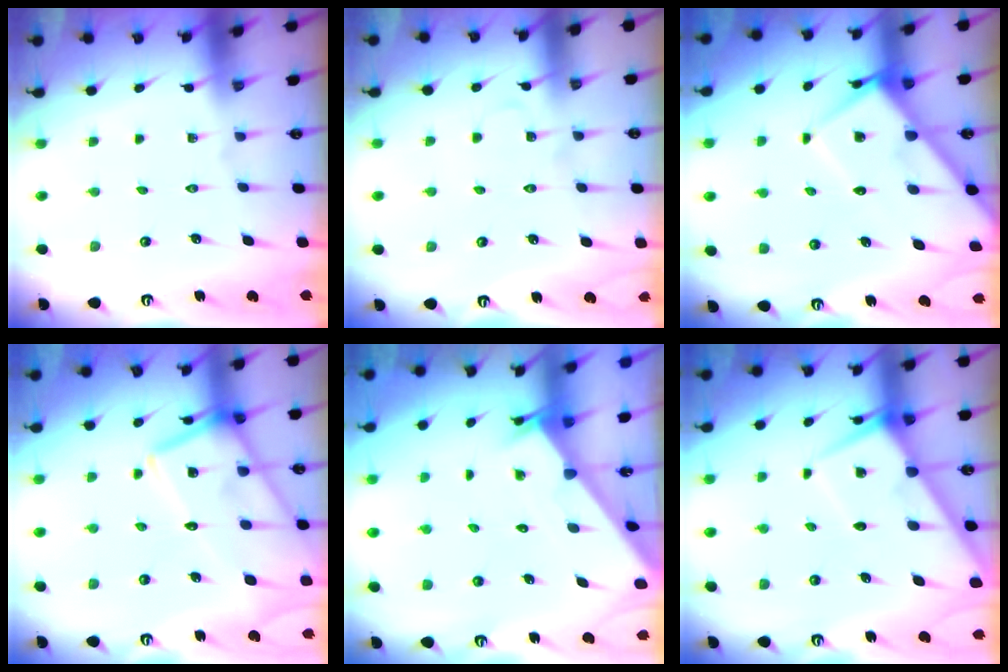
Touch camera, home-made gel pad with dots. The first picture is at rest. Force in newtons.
{"total": 4.7, "press": 4.6, "slide": 0.6}
{"total": 9.1, "press": 9.1, "slide": 0.8}
{"total": 18.9, "press": 18.8, "slide": 1.4}
{"total": 2.2, "press": 2.2, "slide": 0.1}
{"total": 6.4, "press": 6.4, "slide": 0.7}